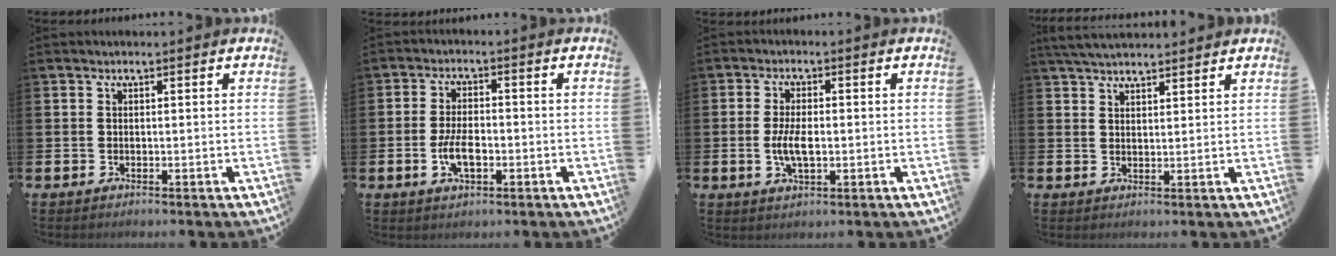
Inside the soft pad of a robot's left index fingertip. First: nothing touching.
{"total": 4.7, "force": [-1.2, 2.2, 4.0], "torque": [-0.069, 0.001, -0.022]}
{"total": 4.8, "force": [-0.3, 2.1, 4.3], "torque": [-0.086, -0.004, -0.011]}
{"total": 4.1, "force": [3.9, 0.8, 1.1], "torque": [-0.027, -0.011, 0.072]}